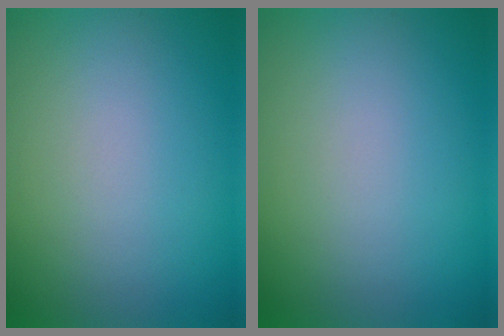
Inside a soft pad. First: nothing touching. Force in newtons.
{"total": 0.0}